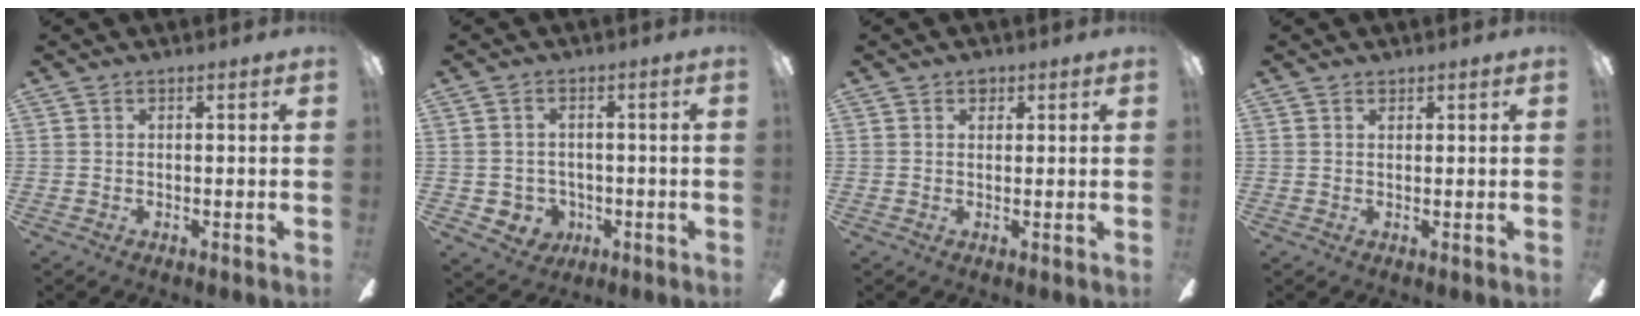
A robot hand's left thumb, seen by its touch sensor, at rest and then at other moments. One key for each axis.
{"total": 4.5, "fx": -0.2, "fy": 4.4, "fz": 0.8, "tx": -0.025, "ty": 0.000, "tz": -0.002}
{"total": 1.6, "fx": 1.0, "fy": 1.0, "fz": 0.7, "tx": 0.001, "ty": -0.004, "tz": 0.014}
{"total": 0.7, "fx": 0.6, "fy": 0.3, "fz": 0.2, "tx": -0.005, "ty": -0.001, "tz": 0.012}